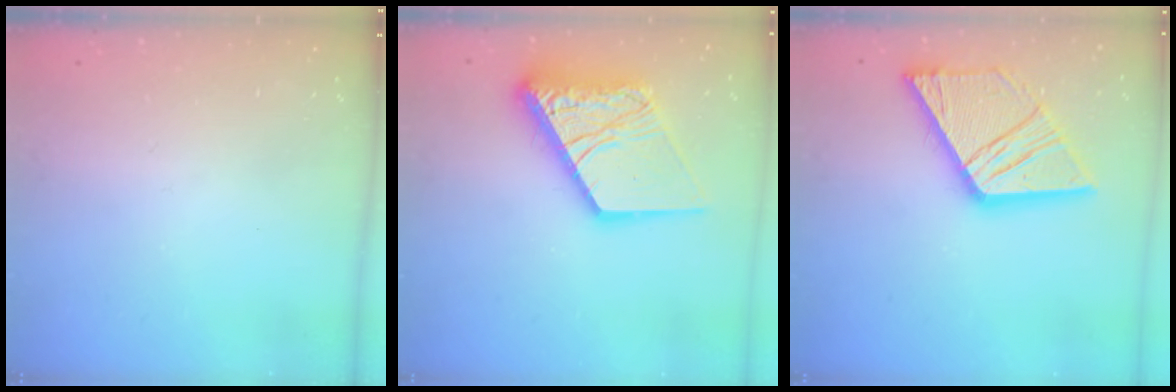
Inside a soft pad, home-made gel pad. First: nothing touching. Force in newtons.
{"total": 19.4, "press": 19.2, "slide": 2.3}
{"total": 20.6, "press": 20.5, "slide": 2.3}